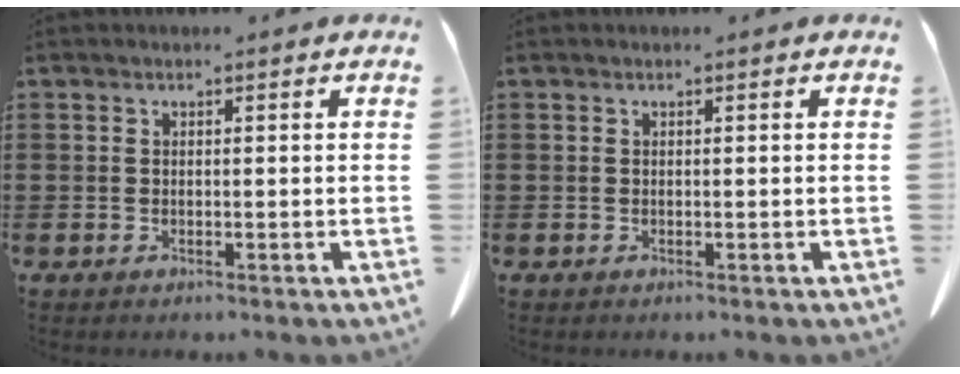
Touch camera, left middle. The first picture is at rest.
{"total": 0.0}